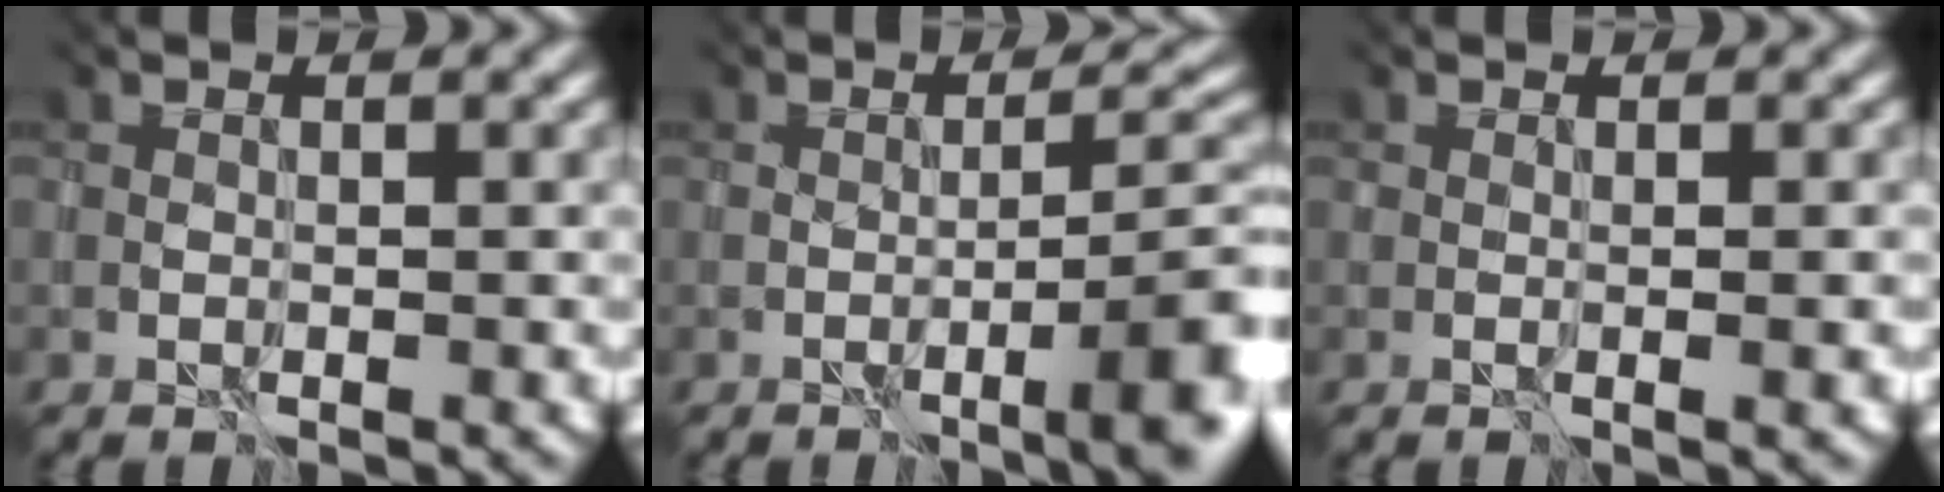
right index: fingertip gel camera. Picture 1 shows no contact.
{"total": 5.5, "force": [-3.5, 0.0, 4.3], "torque": [-0.058, 0.004, -0.030]}
{"total": 0.9, "force": [-0.2, 0.0, 0.9], "torque": [-0.008, 0.000, 0.000]}